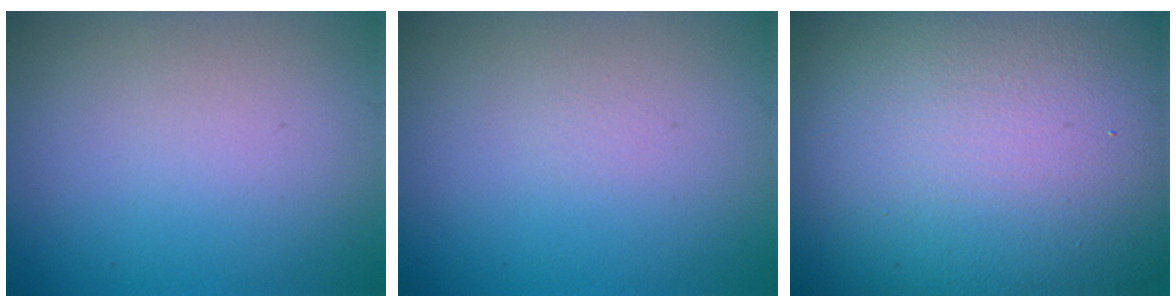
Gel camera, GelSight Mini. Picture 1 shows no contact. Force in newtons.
{"total": 0.0}
{"total": 25.5, "press": 25.5, "slide": 1.0}